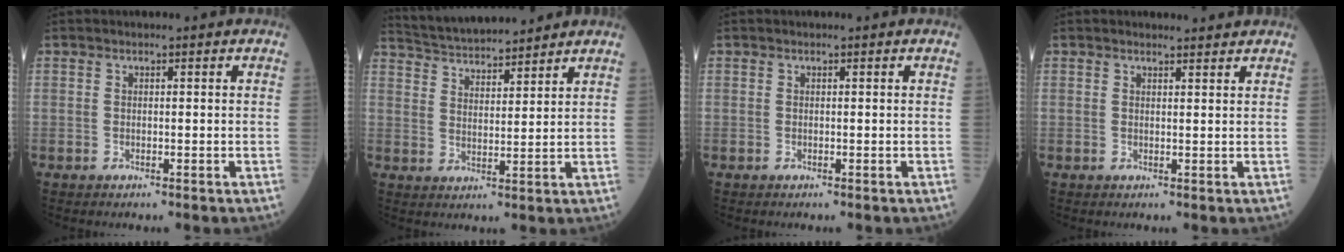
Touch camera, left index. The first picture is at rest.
{"total": 11.3, "force": [10.7, 1.2, 3.3], "torque": [-0.068, 0.025, 0.180]}
{"total": 0.0}
{"total": 2.3, "force": [2.3, 0.2, 0.2], "torque": [-0.010, 0.000, 0.029]}